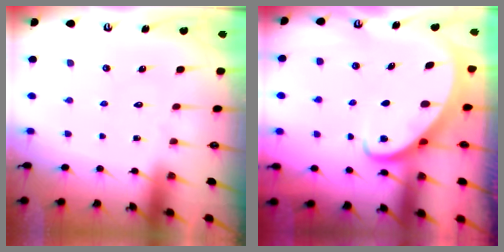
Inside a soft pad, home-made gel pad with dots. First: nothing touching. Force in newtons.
{"total": 2.6, "press": 2.6, "slide": 0.3}